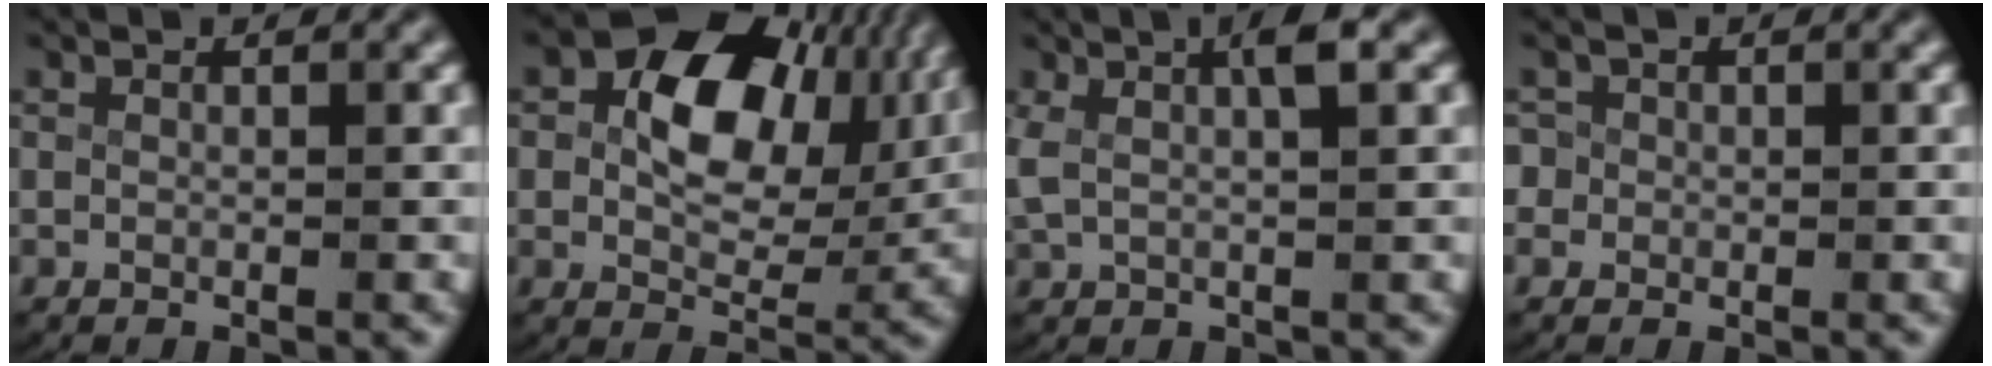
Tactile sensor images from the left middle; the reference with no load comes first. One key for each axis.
{"total": 10.7, "fx": 2.9, "fy": 6.6, "fz": 7.9, "tx": -0.114, "ty": 0.013, "tz": 0.034}
{"total": 4.4, "fx": 1.7, "fy": 2.0, "fz": 3.5, "tx": -0.071, "ty": 0.007, "tz": 0.030}
{"total": 2.1, "fx": -0.1, "fy": 2.1, "fz": 0.5, "tx": -0.020, "ty": -0.007, "tz": -0.003}